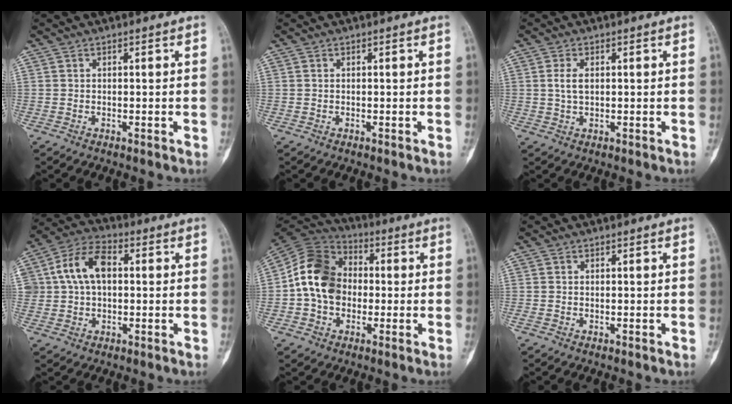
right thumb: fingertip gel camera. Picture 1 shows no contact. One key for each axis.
{"total": 0.0}
{"total": 2.9, "fx": 0.5, "fy": 1.6, "fz": 2.4, "tx": -0.044, "ty": 0.000, "tz": 0.010}
{"total": 10.7, "fx": 1.5, "fy": 7.1, "fz": 7.8, "tx": -0.136, "ty": 0.026, "tz": 0.025}
{"total": 13.8, "fx": -0.5, "fy": 10.9, "fz": 8.4, "tx": -0.135, "ty": 0.033, "tz": -0.021}
{"total": 0.0}